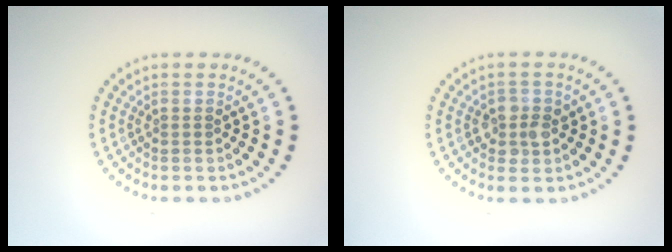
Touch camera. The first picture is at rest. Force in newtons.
{"total": 2.2, "press": 2.1, "slide": 0.6}